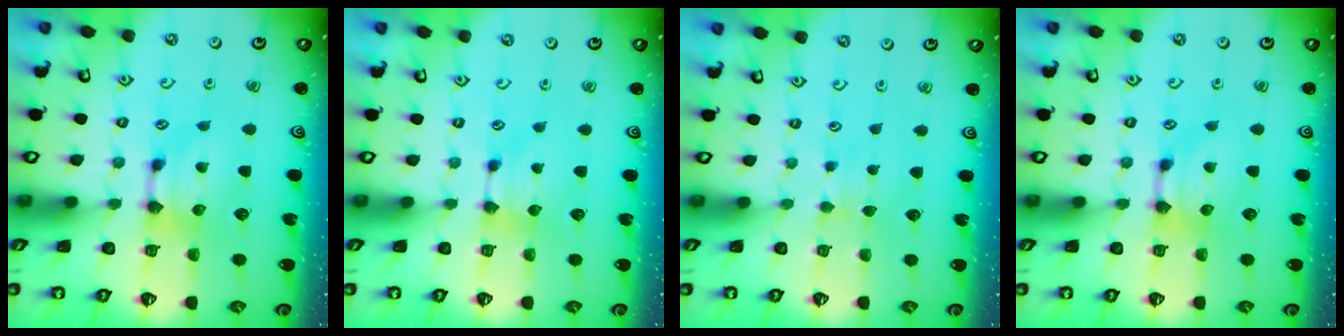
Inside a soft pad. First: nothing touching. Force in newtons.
{"total": 0.7, "press": 0.6, "slide": 0.5}
{"total": 3.0, "press": 2.9, "slide": 0.4}
{"total": 0.0}